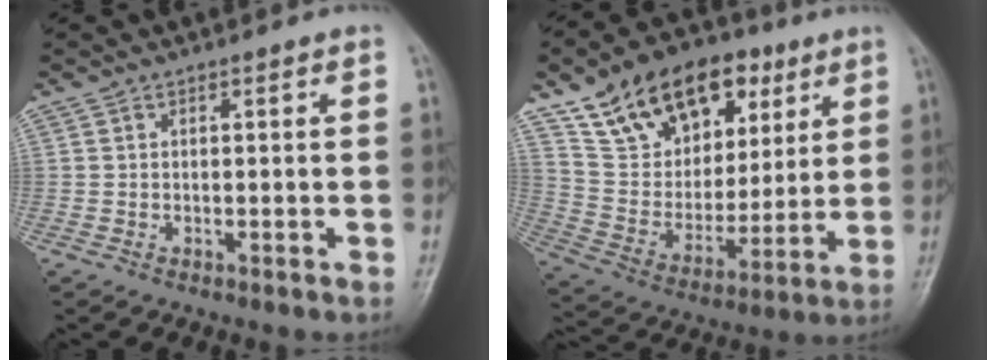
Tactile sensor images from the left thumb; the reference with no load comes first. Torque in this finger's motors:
{"motor_torque": [0.45, 0.52, 1.08, -1.70, 0.19]}